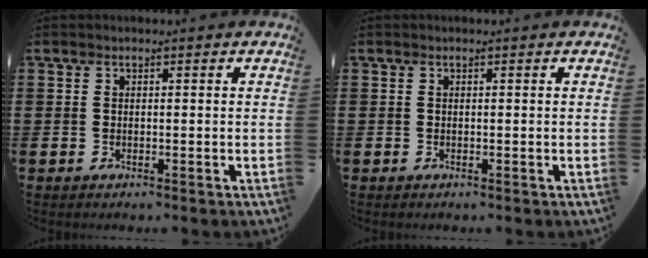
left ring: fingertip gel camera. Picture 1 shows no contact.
{"total": 0.0}